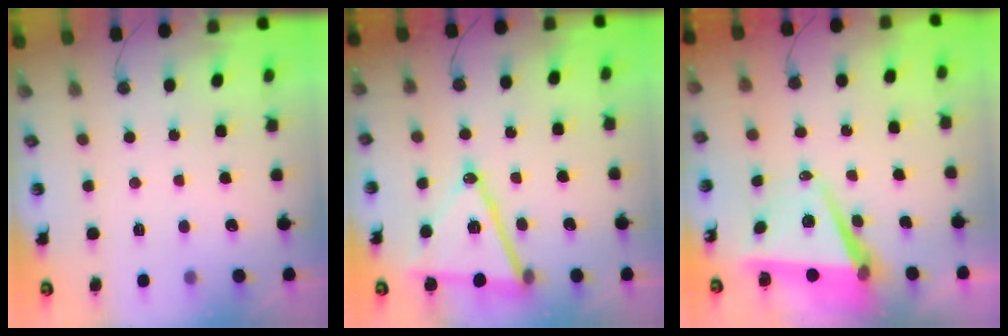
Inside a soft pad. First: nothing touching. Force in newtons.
{"total": 15.6, "press": 15.2, "slide": 3.8}
{"total": 7.3, "press": 6.1, "slide": 4.1}